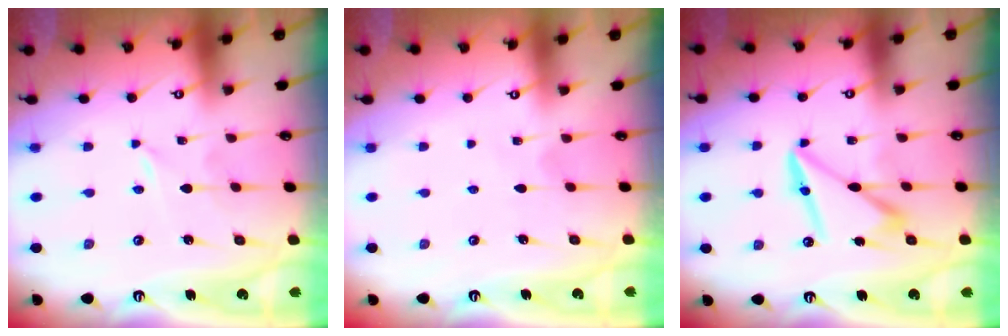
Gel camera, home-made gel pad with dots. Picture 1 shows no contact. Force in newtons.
{"total": 2.6, "press": 2.6, "slide": 0.2}
{"total": 10.0, "press": 9.9, "slide": 1.3}